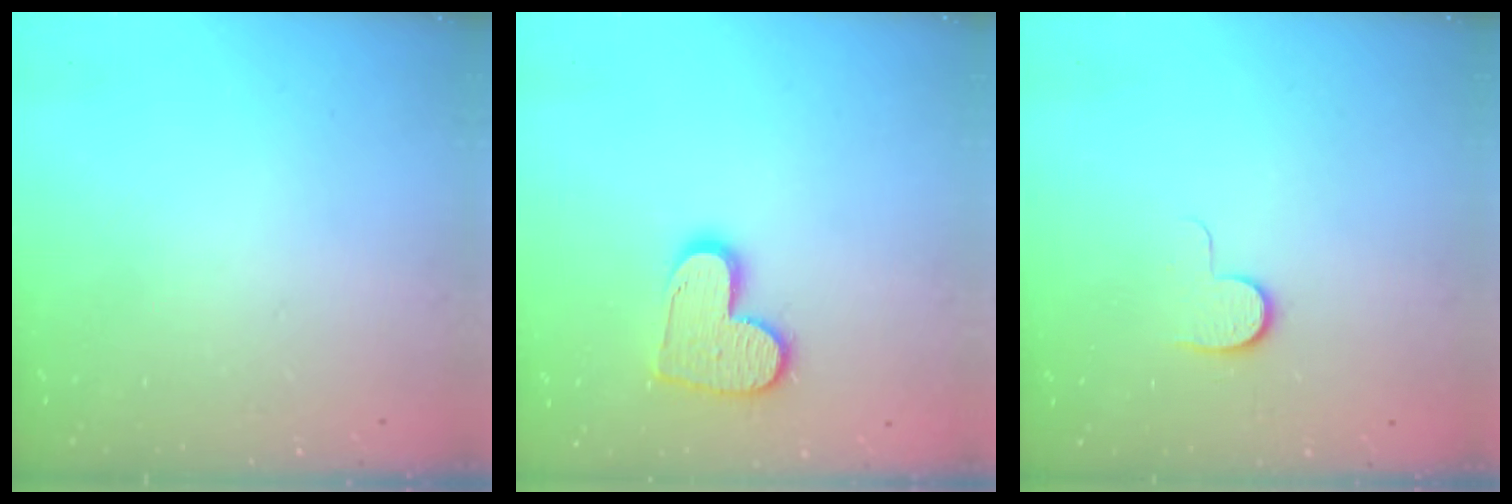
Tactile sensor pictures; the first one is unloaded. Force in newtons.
{"total": 13.0, "press": 13.0, "slide": 1.0}
{"total": 5.3, "press": 5.3, "slide": 0.5}